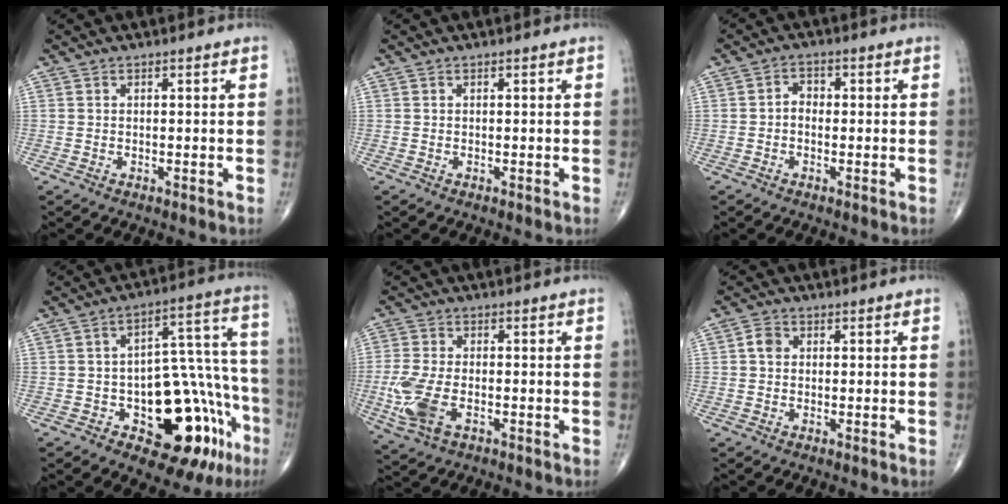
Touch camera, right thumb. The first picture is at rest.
{"total": 0.0}
{"total": 2.5, "force": [-0.3, 1.9, 1.7], "torque": [-0.016, 0.012, -0.014]}
{"total": 21.0, "force": [-9.1, 9.6, 16.2], "torque": [-0.142, 0.086, -0.111]}
{"total": 8.9, "force": [-2.5, 4.7, 7.1], "torque": [-0.172, -0.003, -0.045]}
{"total": 2.4, "force": [0.2, 2.0, 1.3], "torque": [-0.019, 0.005, 0.000]}